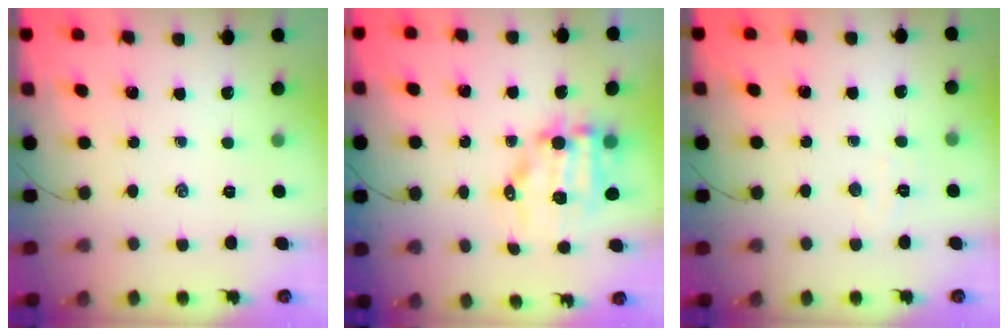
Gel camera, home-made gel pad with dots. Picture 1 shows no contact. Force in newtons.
{"total": 8.7, "press": 8.4, "slide": 2.3}
{"total": 2.7, "press": 2.6, "slide": 0.7}